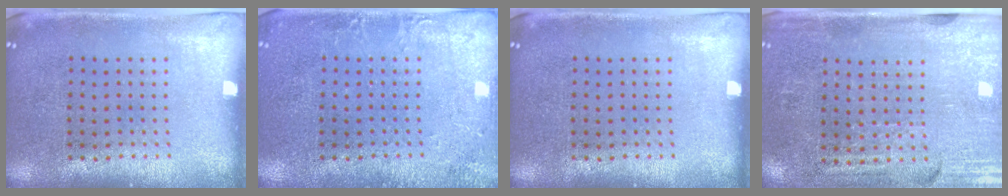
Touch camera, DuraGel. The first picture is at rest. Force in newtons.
{"total": 2.1, "press": 2.1, "slide": 0.1}
{"total": 0.0}
{"total": 3.4, "press": 3.1, "slide": 1.3}